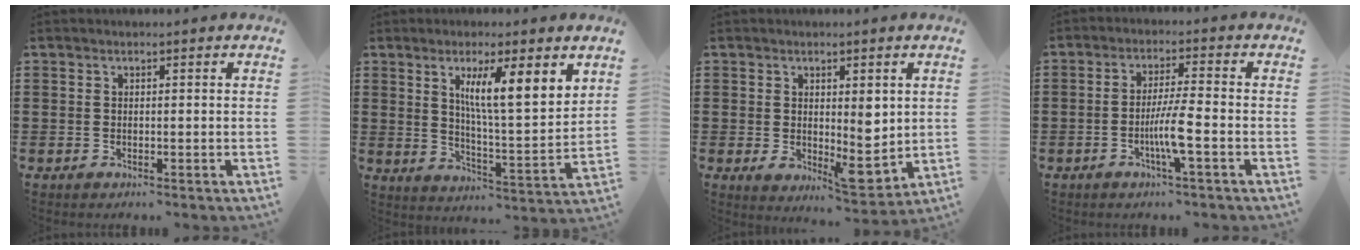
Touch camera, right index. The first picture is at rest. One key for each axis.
{"total": 8.1, "fx": 4.0, "fy": 1.3, "fz": 6.9, "tx": -0.128, "ty": -0.014, "tz": 0.063}
{"total": 5.5, "fx": 1.0, "fy": 3.3, "fz": 4.3, "tx": -0.058, "ty": -0.009, "tz": 0.015}
{"total": 5.7, "fx": -2.0, "fy": -0.1, "fz": 5.4, "tx": -0.106, "ty": -0.012, "tz": -0.041}